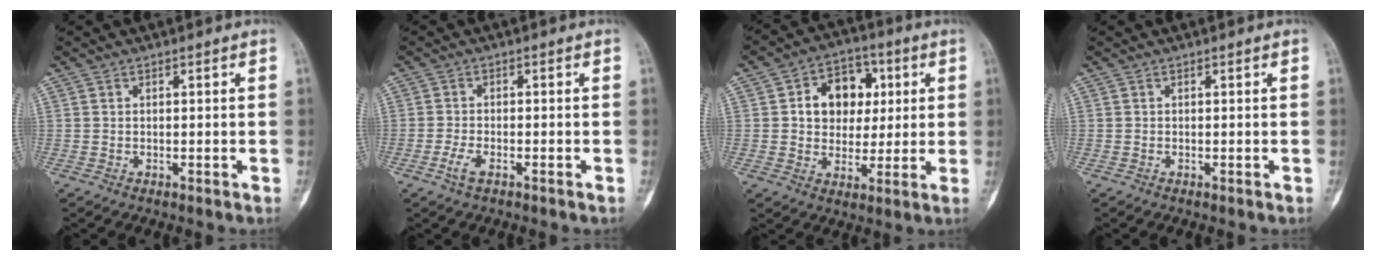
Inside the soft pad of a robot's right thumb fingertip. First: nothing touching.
{"total": 3.1, "force": [-1.7, 1.5, 2.2], "torque": [-0.047, 0.007, -0.035]}
{"total": 12.0, "force": [2.5, 9.2, 7.2], "torque": [-0.056, 0.008, 0.037]}
{"total": 0.0}